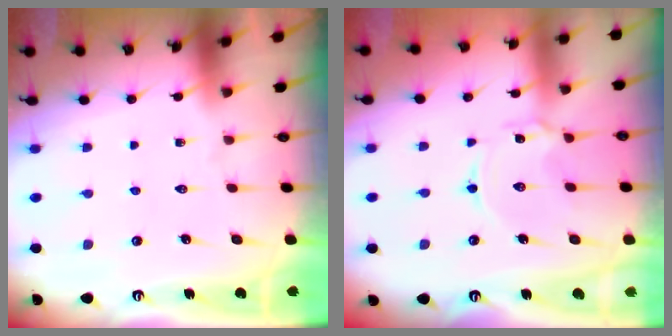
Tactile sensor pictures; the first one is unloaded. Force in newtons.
{"total": 2.2, "press": 2.2, "slide": 0.3}